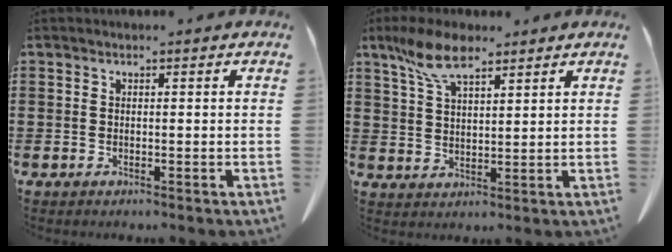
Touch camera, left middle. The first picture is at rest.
{"total": 7.5, "force": [5.1, 2.6, 4.9], "torque": [-0.108, -0.001, 0.095]}